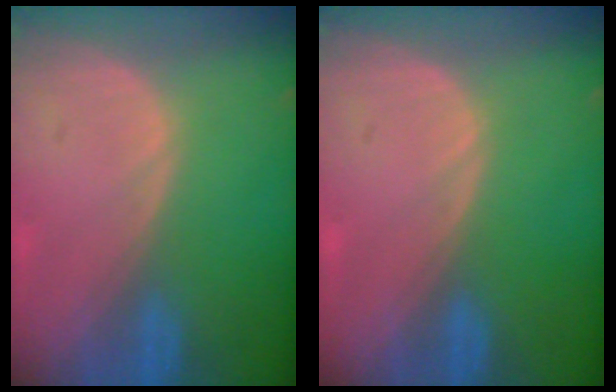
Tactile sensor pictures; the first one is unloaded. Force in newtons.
{"total": 0.0}